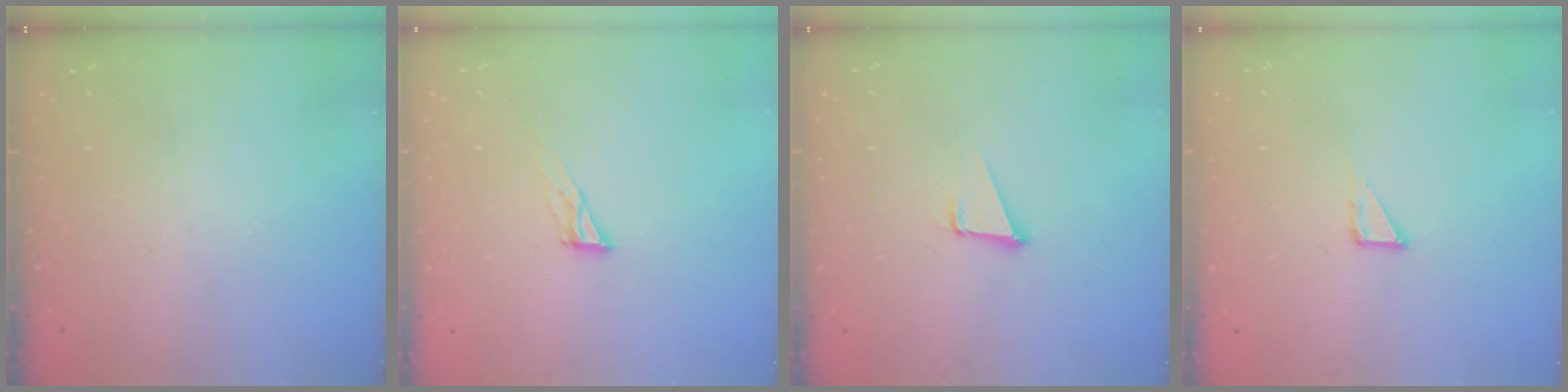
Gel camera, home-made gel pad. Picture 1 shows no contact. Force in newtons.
{"total": 6.5, "press": 6.5, "slide": 0.4}
{"total": 3.6, "press": 2.7, "slide": 2.4}
{"total": 3.6, "press": 3.6, "slide": 0.3}